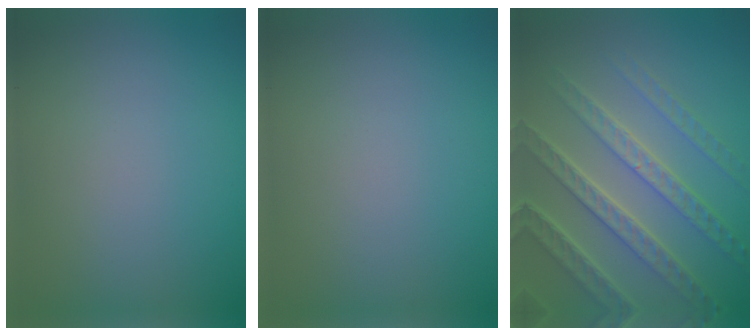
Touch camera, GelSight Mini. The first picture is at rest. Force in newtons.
{"total": 0.0}
{"total": 7.2, "press": 5.5, "slide": 4.6}